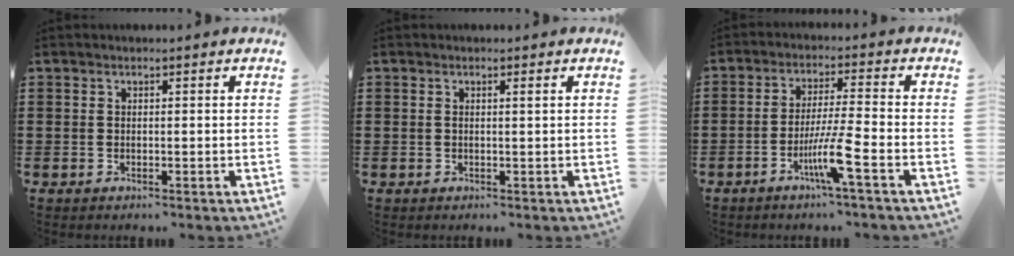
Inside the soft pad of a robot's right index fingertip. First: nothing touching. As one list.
[{"total": 0.7, "force": [0.2, 0.0, 0.7], "torque": [-0.013, -0.001, 0.004]}, {"total": 7.3, "force": [-3.6, -0.3, 6.4], "torque": [-0.126, -0.014, -0.068]}]